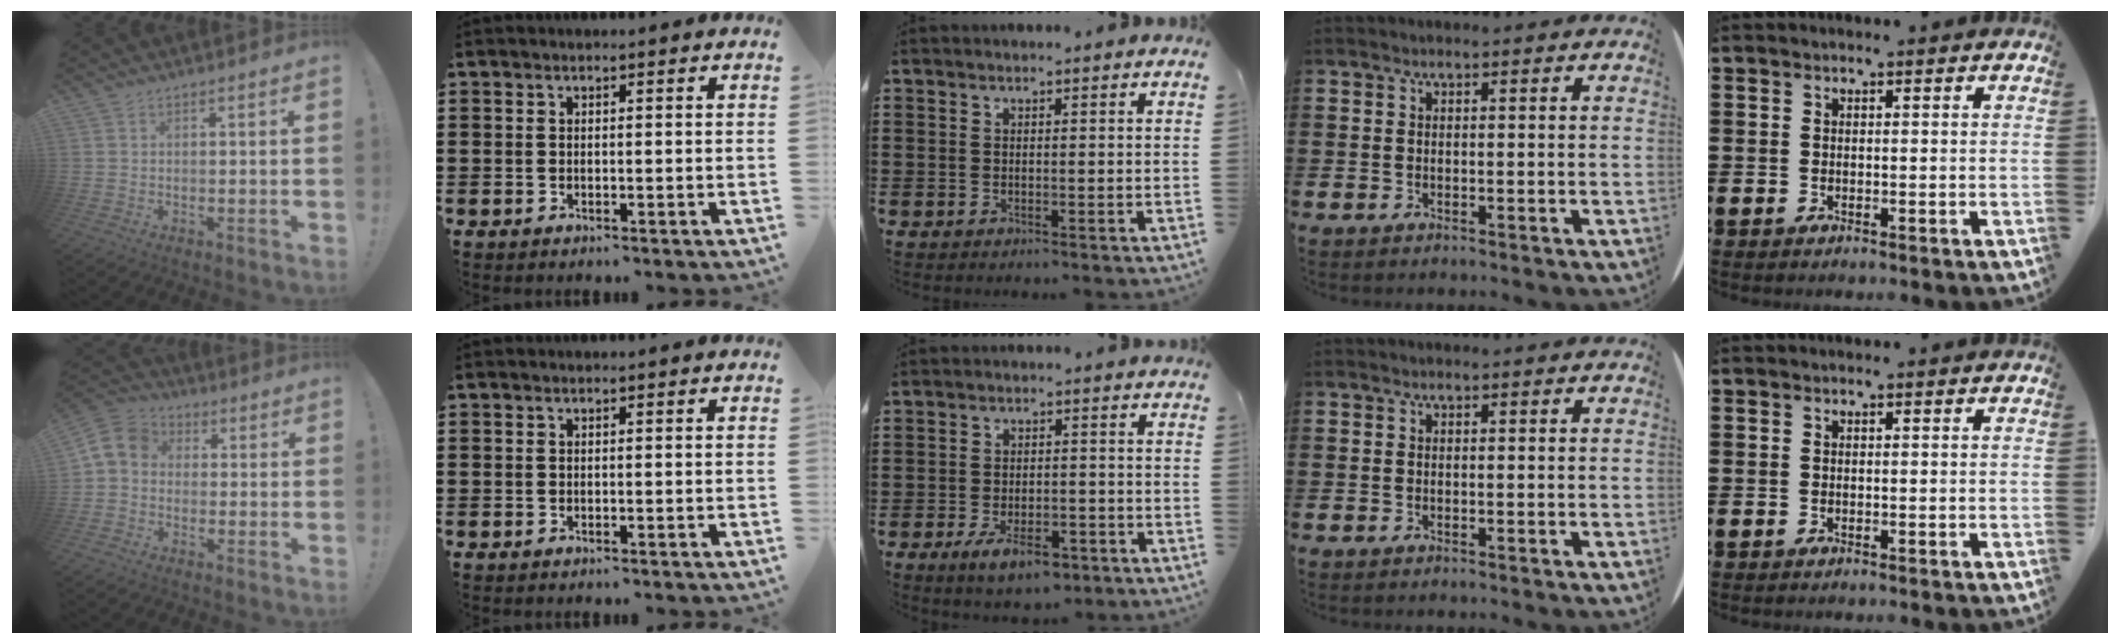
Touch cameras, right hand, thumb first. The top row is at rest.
{"thumb": {"total": 7.6, "force": [-0.3, 6.3, 4.2], "torque": [-0.077, 0.015, -0.001]}, "middle": {"total": 5.4, "force": [-3.5, 2.1, 3.5], "torque": [-0.065, 0.004, -0.065]}}